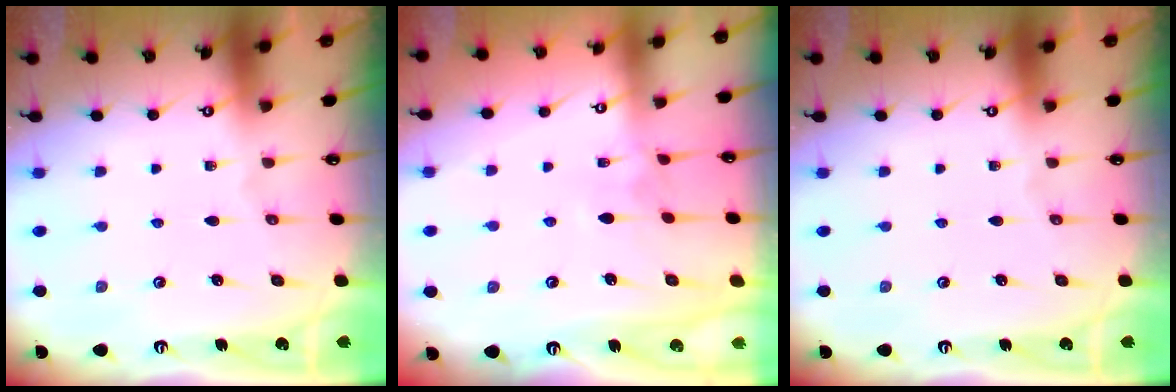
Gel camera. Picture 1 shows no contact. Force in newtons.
{"total": 3.0, "press": 2.9, "slide": 0.3}
{"total": 0.0}